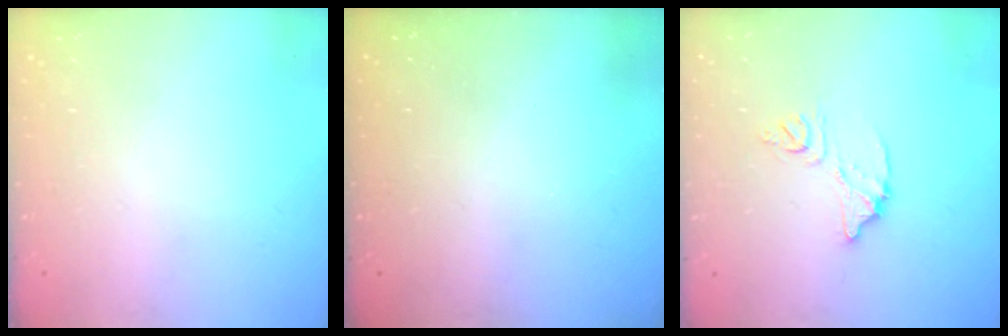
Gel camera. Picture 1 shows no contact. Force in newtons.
{"total": 2.9, "press": 2.8, "slide": 1.0}
{"total": 9.1, "press": 9.1, "slide": 0.7}